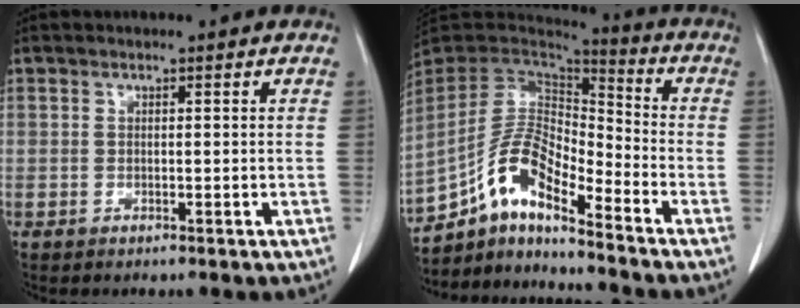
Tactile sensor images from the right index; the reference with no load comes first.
{"total": 12.6, "force": [-8.5, 3.4, 8.7], "torque": [-0.173, 0.029, -0.156]}